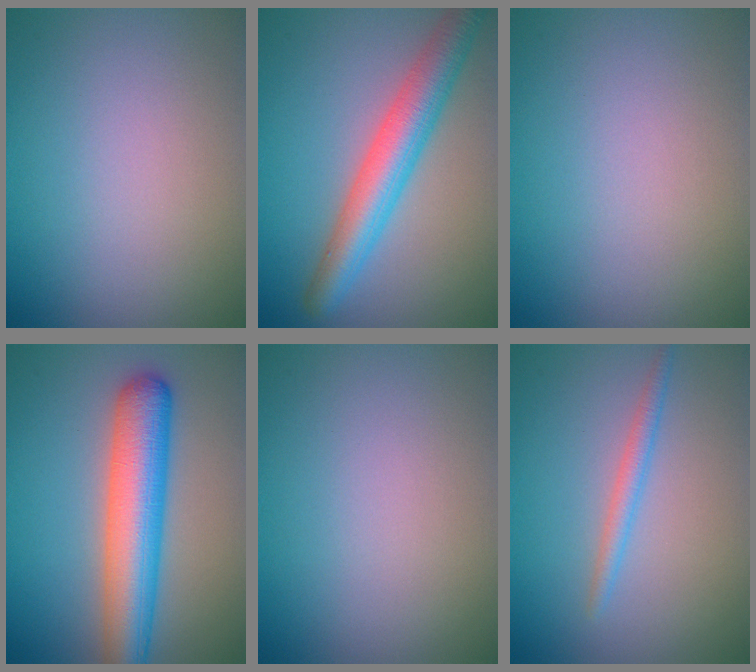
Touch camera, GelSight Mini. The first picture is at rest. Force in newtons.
{"total": 5.6, "press": 5.6, "slide": 0.2}
{"total": 0.0}
{"total": 7.6, "press": 7.6, "slide": 0.2}
{"total": 0.0}
{"total": 1.6, "press": 1.6, "slide": 0.0}